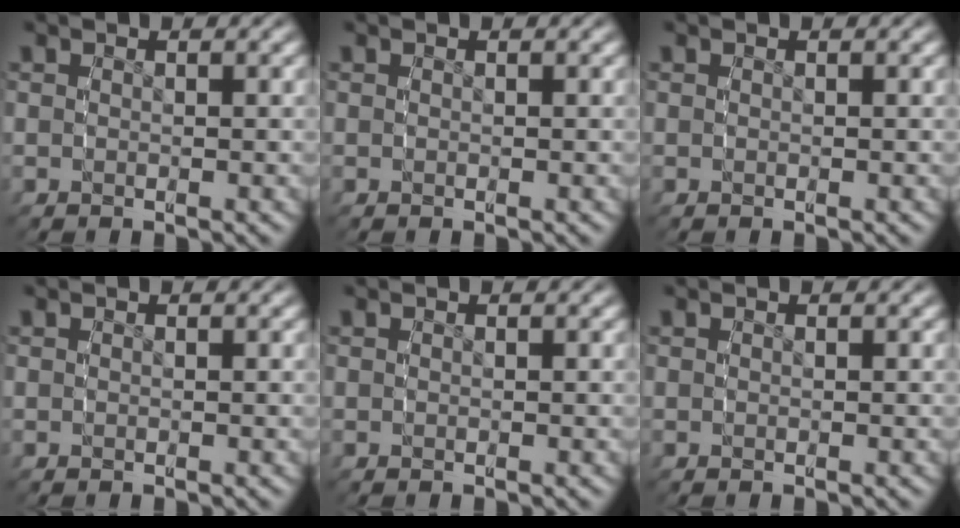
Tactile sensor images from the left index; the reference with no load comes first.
{"total": 0.0}
{"total": 0.0}
{"total": 0.0}
{"total": 0.0}
{"total": 0.0}